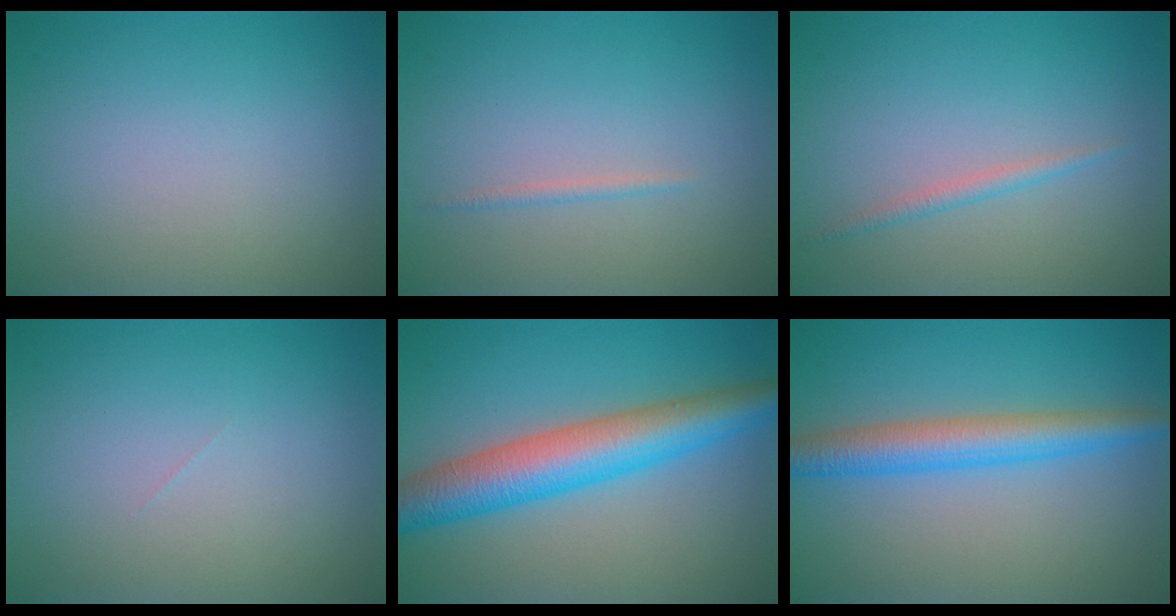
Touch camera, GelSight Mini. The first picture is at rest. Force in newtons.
{"total": 0.7, "press": 0.7, "slide": 0.1}
{"total": 1.1, "press": 1.1, "slide": 0.1}
{"total": 0.0}
{"total": 7.5, "press": 7.5, "slide": 0.1}
{"total": 4.6, "press": 4.5, "slide": 0.2}